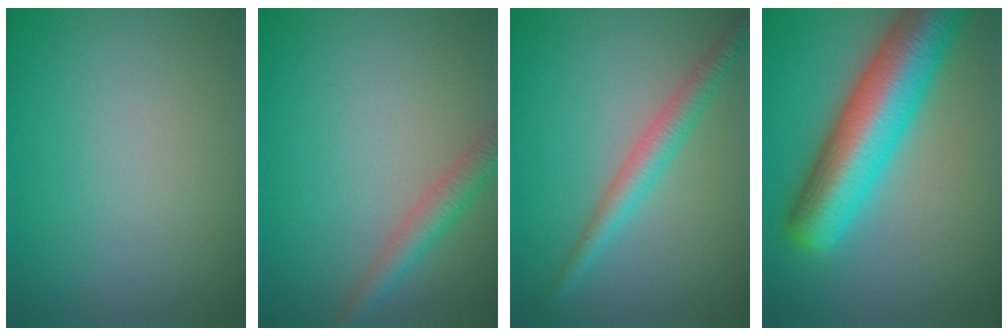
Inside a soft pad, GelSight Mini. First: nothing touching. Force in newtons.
{"total": 2.7, "press": 2.7, "slide": 0.1}
{"total": 2.9, "press": 2.9, "slide": 0.1}
{"total": 10.7, "press": 10.7, "slide": 0.4}